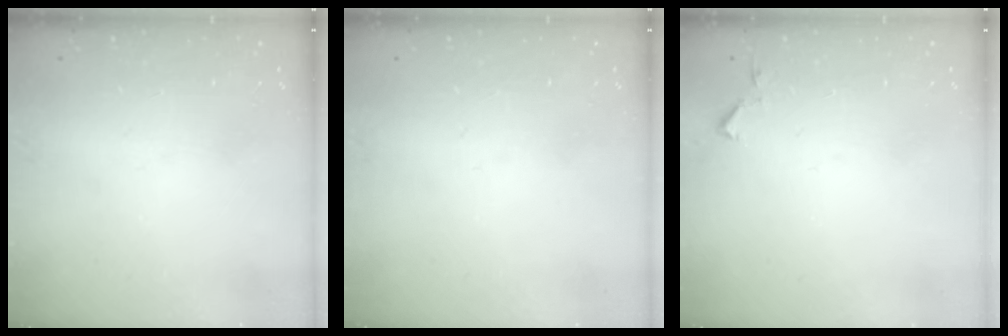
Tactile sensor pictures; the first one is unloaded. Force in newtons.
{"total": 0.0}
{"total": 3.1, "press": 3.1, "slide": 0.6}